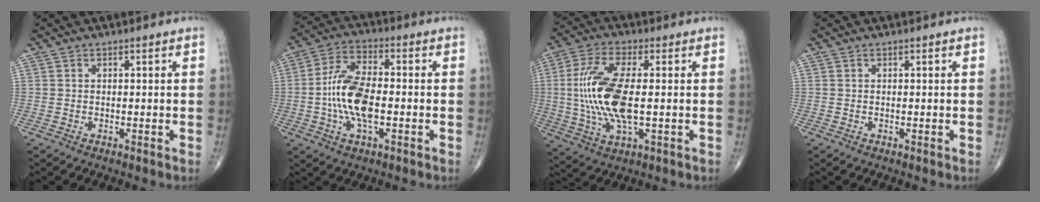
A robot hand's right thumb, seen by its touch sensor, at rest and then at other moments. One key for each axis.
{"total": 12.2, "fx": -1.9, "fy": 5.6, "fz": 10.7, "tx": -0.217, "ty": 0.020, "tz": -0.041}
{"total": 15.2, "fx": -0.1, "fy": 5.8, "fz": 14.0, "tx": -0.309, "ty": 0.000, "tz": 0.000}
{"total": 0.0}